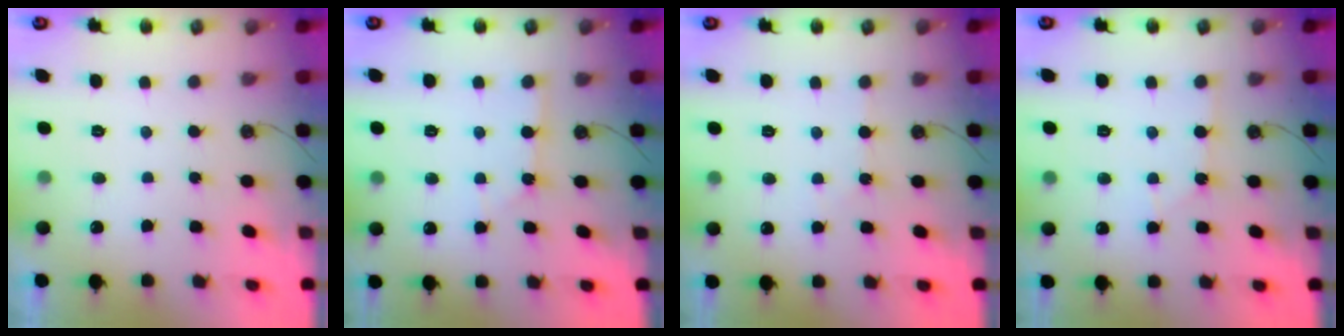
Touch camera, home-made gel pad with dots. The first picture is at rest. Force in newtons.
{"total": 1.9, "press": 1.9, "slide": 0.1}
{"total": 2.9, "press": 2.8, "slide": 0.5}
{"total": 4.0, "press": 4.0, "slide": 0.6}